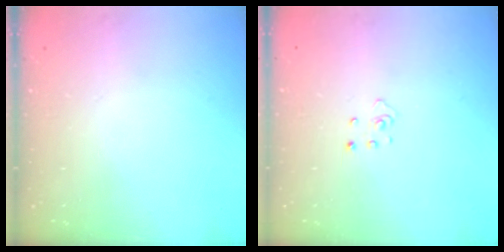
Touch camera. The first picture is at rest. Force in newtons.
{"total": 2.9, "press": 2.9, "slide": 0.2}